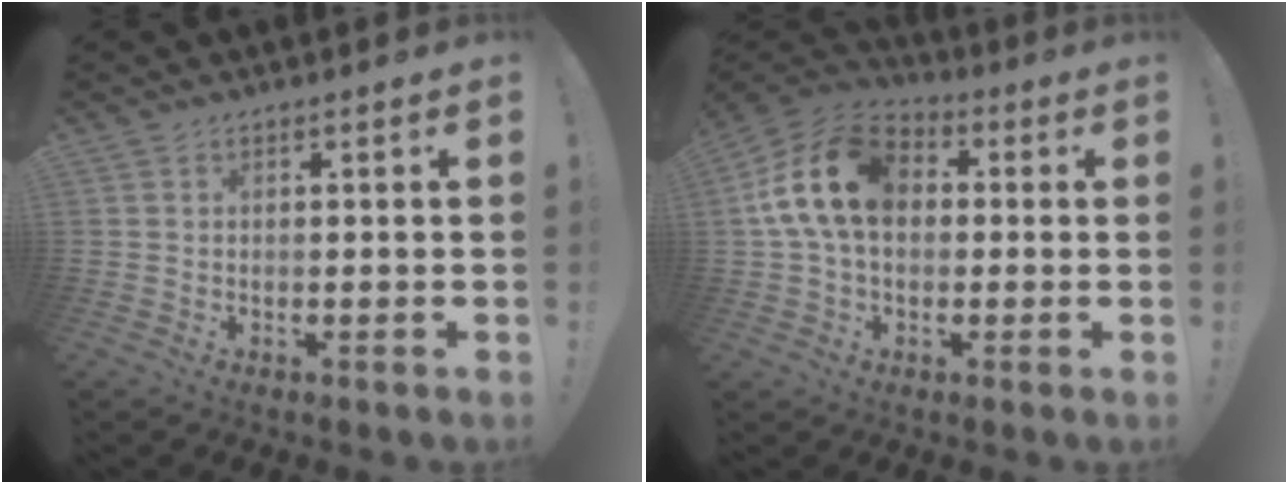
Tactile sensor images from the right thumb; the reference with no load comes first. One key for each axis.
{"total": 17.7, "fx": 2.7, "fy": 12.3, "fz": 12.4, "tx": -0.227, "ty": 0.018, "tz": 0.055}